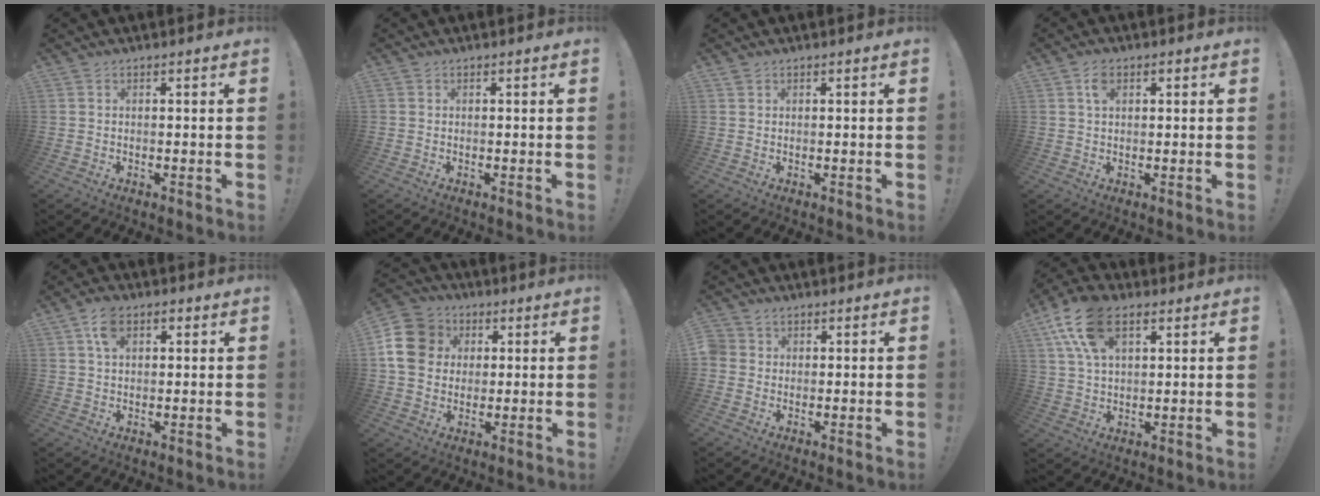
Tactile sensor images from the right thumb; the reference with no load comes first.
{"total": 0.0}
{"total": 0.7, "force": [0.6, 0.4, 0.1], "torque": [0.003, -0.002, 0.010]}
{"total": 3.6, "force": [1.3, 2.2, 2.5], "torque": [-0.032, 0.000, 0.018]}
{"total": 6.5, "force": [2.5, 4.2, 4.3], "torque": [-0.069, 0.005, 0.045]}
{"total": 13.5, "force": [2.3, 11.7, 6.2], "torque": [-0.092, 0.002, 0.051]}
{"total": 2.7, "force": [0.8, 2.5, 0.8], "torque": [-0.021, 0.007, 0.019]}
{"total": 13.8, "force": [6.4, 7.7, 9.5], "torque": [-0.186, -0.016, 0.115]}